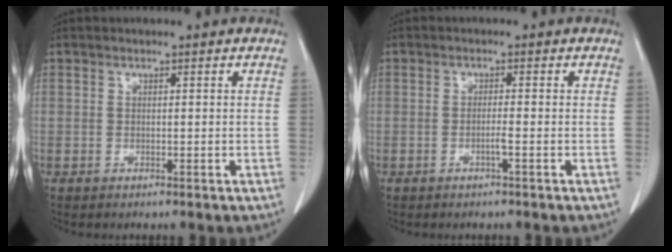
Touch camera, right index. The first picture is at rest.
{"total": 1.4, "force": [-0.6, -0.3, 1.2], "torque": [-0.022, 0.000, -0.012]}